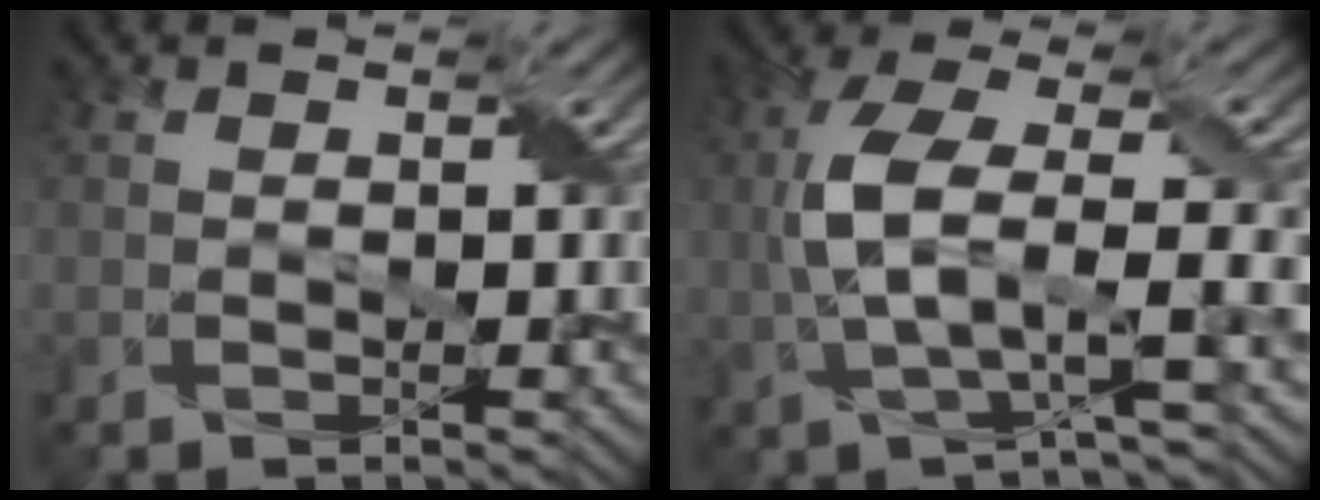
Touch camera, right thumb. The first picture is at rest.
{"total": 7.8, "force": [0.0, 2.5, 7.4], "torque": [-0.160, 0.016, -0.005]}